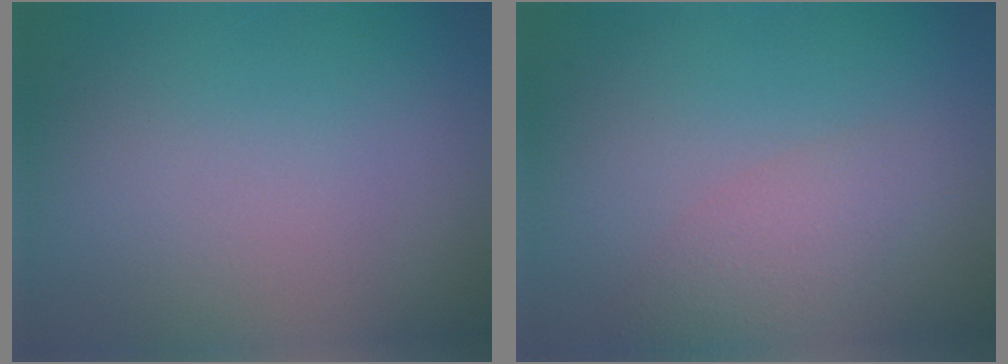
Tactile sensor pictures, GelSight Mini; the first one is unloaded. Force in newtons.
{"total": 2.9, "press": 2.9, "slide": 0.2}